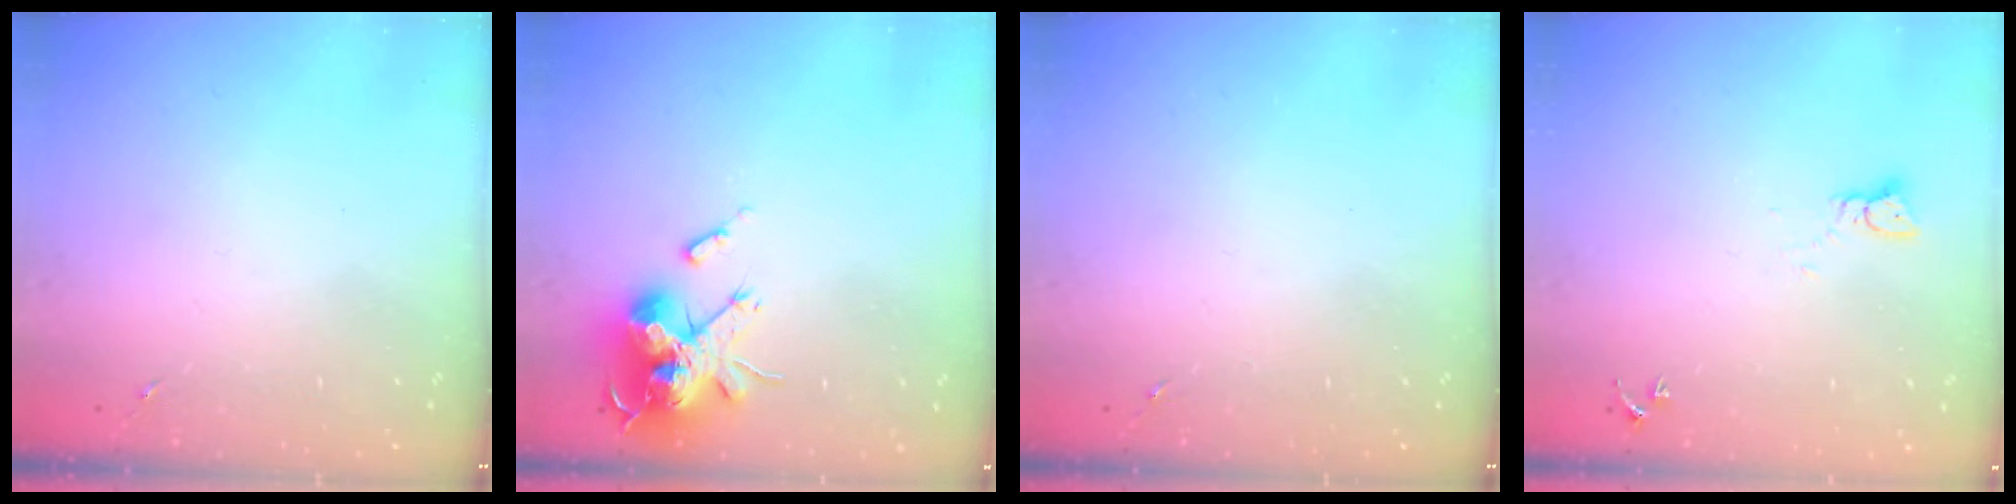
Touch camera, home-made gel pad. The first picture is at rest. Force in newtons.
{"total": 19.6, "press": 19.6, "slide": 0.1}
{"total": 0.0}
{"total": 3.2, "press": 3.2, "slide": 0.1}